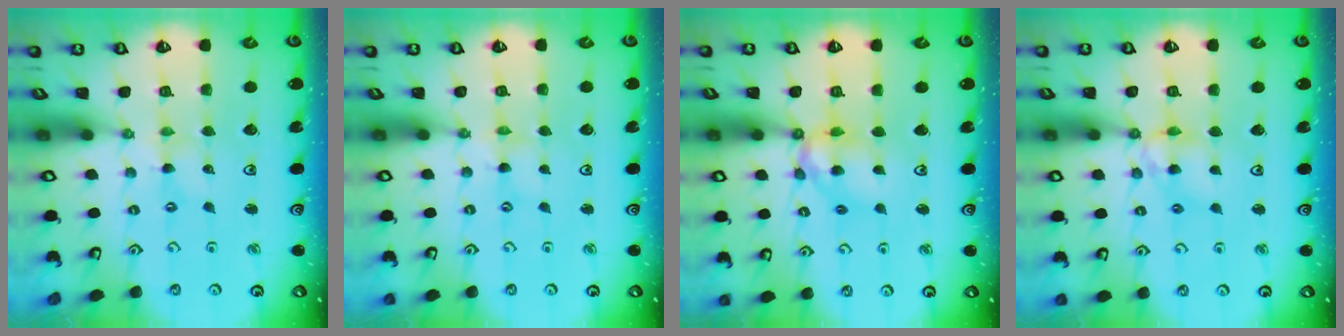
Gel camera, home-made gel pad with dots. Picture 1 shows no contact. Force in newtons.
{"total": 1.2, "press": 1.2, "slide": 0.2}
{"total": 11.7, "press": 11.7, "slide": 1.0}
{"total": 8.5, "press": 8.5, "slide": 0.7}